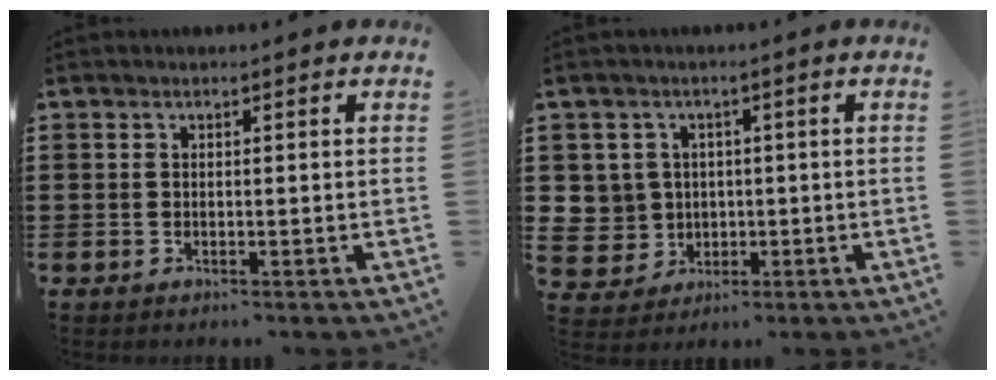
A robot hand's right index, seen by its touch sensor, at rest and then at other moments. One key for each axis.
{"total": 4.7, "fx": 0.2, "fy": 4.7, "fz": 0.6, "tx": -0.042, "ty": 0.010, "tz": 0.002}